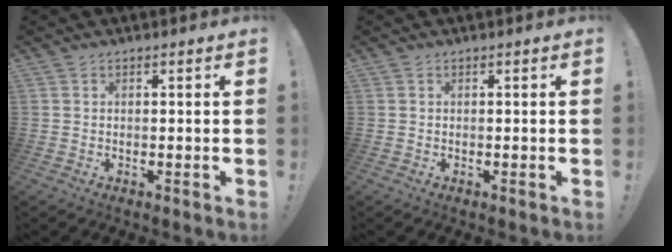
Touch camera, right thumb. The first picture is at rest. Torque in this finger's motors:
{"motor_torque": [0.00, 0.01, -0.02, 0.01, 0.00]}